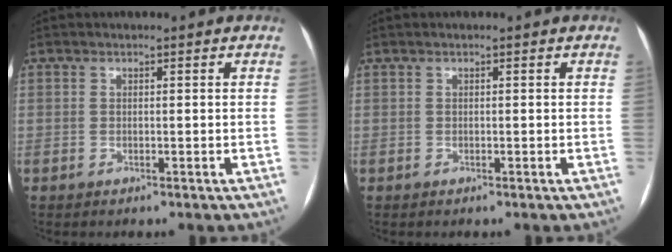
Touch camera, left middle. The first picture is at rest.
{"total": 0.0}